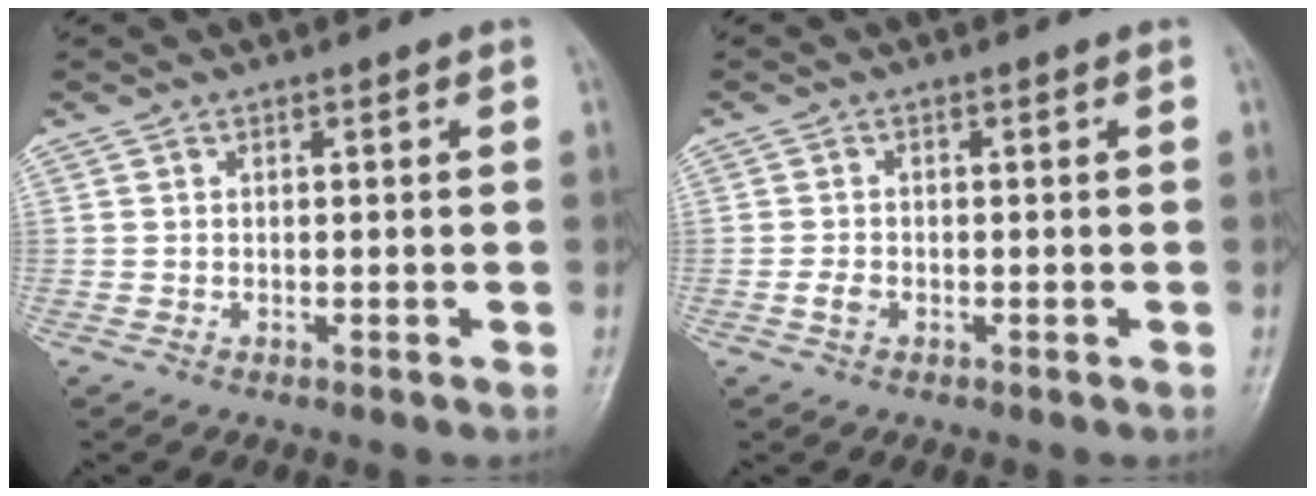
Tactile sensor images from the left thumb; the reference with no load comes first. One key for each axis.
{"total": 1.7, "fx": -0.6, "fy": 1.2, "fz": 1.1, "tx": -0.022, "ty": 0.004, "tz": -0.014}